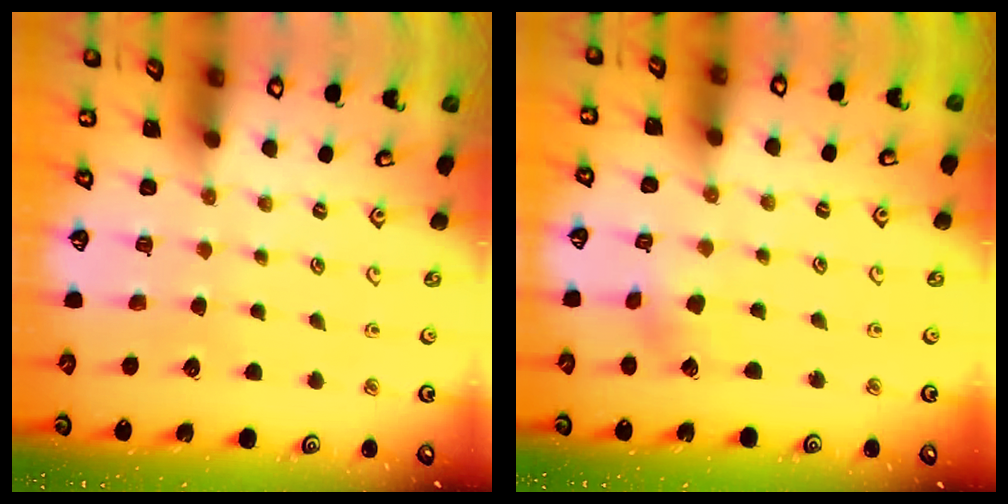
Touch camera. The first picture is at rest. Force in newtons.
{"total": 2.5, "press": 2.3, "slide": 0.8}